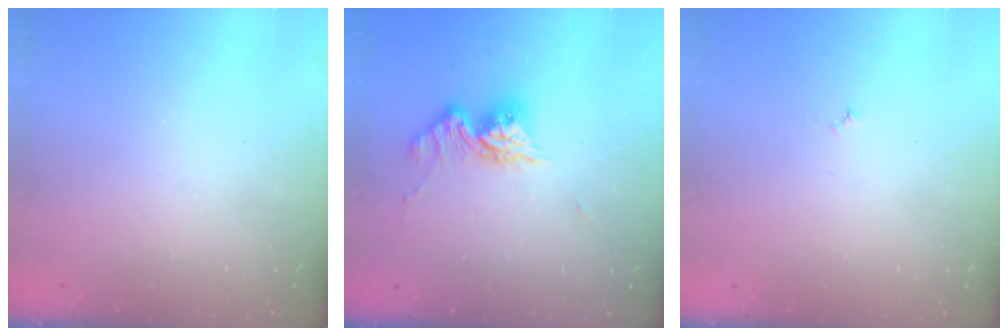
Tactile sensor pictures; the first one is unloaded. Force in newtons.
{"total": 10.3, "press": 10.3, "slide": 1.0}
{"total": 3.0, "press": 2.9, "slide": 0.3}